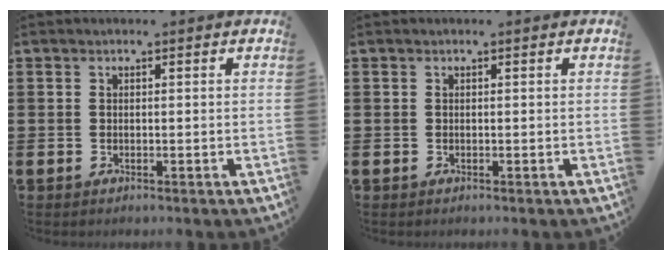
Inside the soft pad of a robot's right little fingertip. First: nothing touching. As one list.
[{"total": 0.0}]